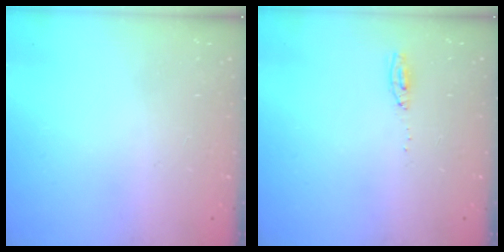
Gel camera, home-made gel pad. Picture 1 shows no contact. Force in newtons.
{"total": 3.7, "press": 3.5, "slide": 1.1}